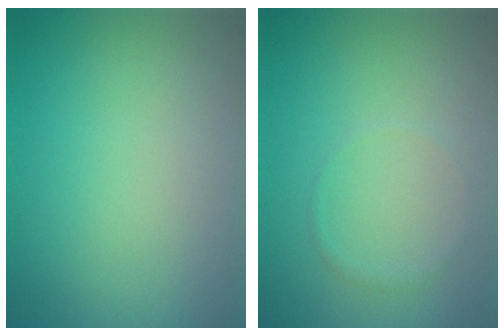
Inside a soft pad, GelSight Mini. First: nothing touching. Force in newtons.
{"total": 0.6, "press": 0.6, "slide": 0.1}